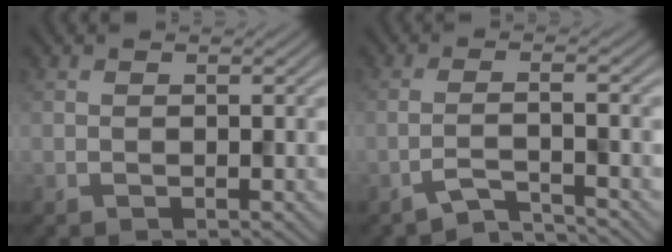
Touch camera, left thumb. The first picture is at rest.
{"total": 3.5, "force": [-2.8, 0.3, 2.0], "torque": [-0.017, 0.011, -0.076]}